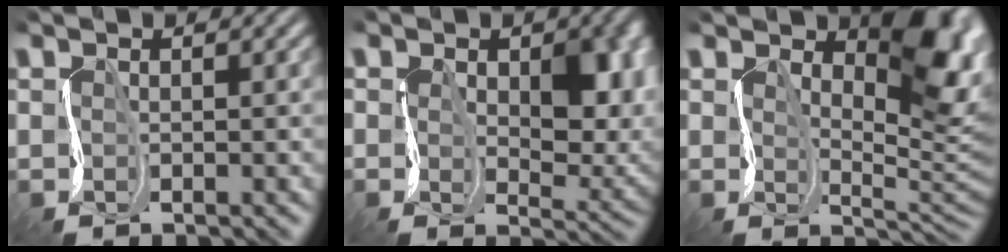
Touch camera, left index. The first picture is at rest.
{"total": 6.2, "force": [0.9, 3.8, 4.8], "torque": [-0.070, -0.030, 0.015]}
{"total": 7.0, "force": [3.3, 2.4, 5.7], "torque": [-0.085, -0.008, 0.047]}